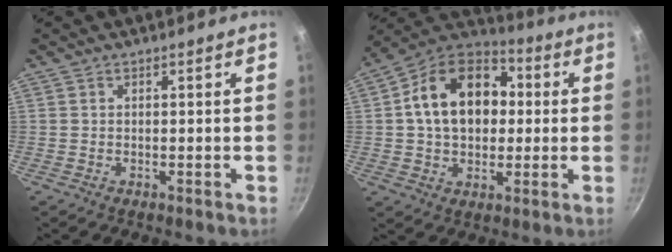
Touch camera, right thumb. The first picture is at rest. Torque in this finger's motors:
{"motor_torque": [-0.70, 1.46, 0.20, 0.11, 0.16]}